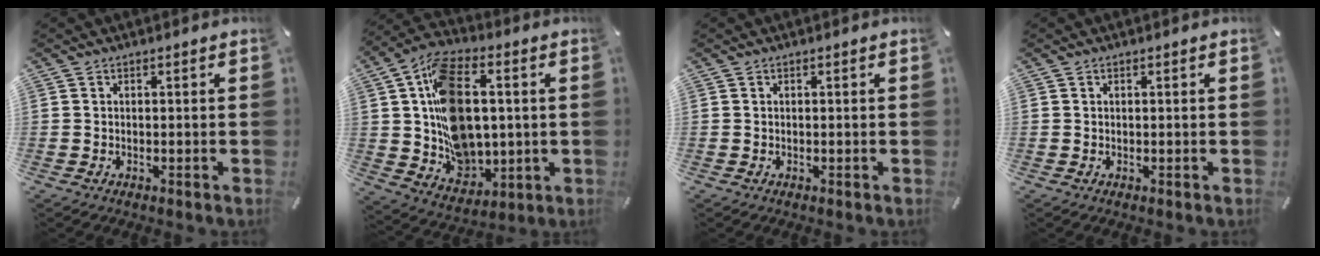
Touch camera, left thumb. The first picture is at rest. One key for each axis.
{"total": 18.2, "fx": 2.4, "fy": 13.4, "fz": 12.0, "tx": -0.214, "ty": -0.011, "tz": 0.050}
{"total": 0.0}
{"total": 0.0}